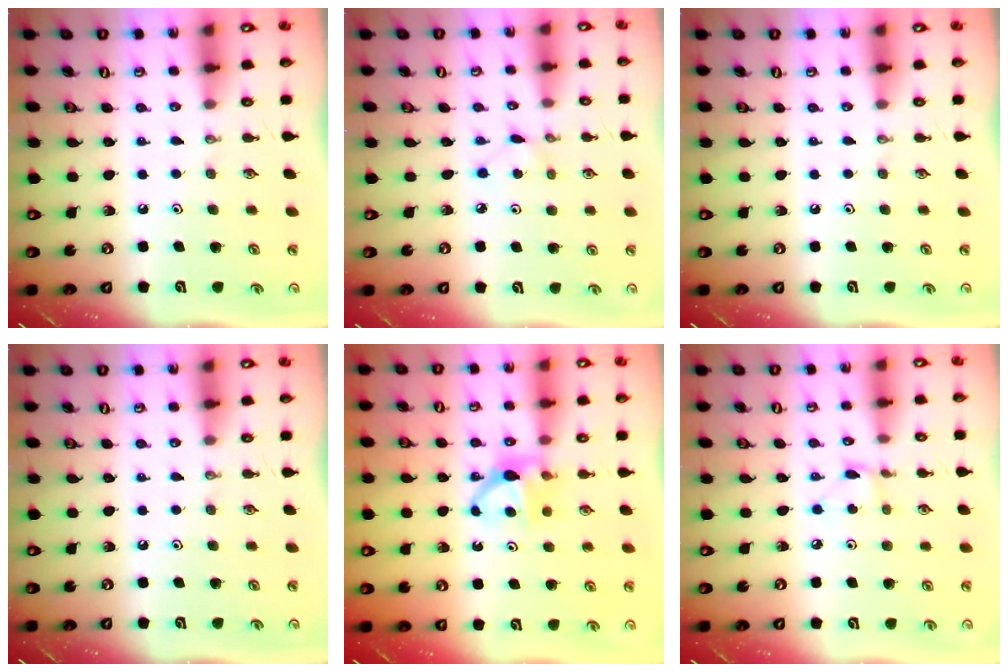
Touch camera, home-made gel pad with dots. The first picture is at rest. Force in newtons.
{"total": 2.9, "press": 2.9, "slide": 0.3}
{"total": 0.0}
{"total": 0.0}
{"total": 6.0, "press": 6.0, "slide": 0.7}
{"total": 3.0, "press": 3.0, "slide": 0.4}